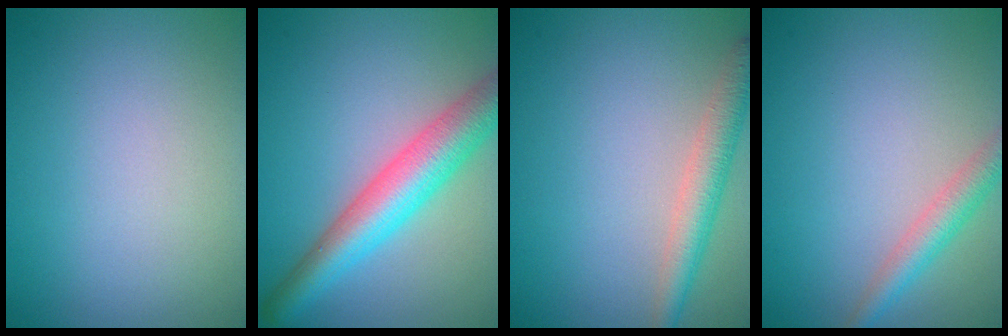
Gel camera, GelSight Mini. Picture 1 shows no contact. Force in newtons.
{"total": 6.3, "press": 6.3, "slide": 0.2}
{"total": 3.3, "press": 3.3, "slide": 0.2}
{"total": 2.7, "press": 2.7, "slide": 0.1}